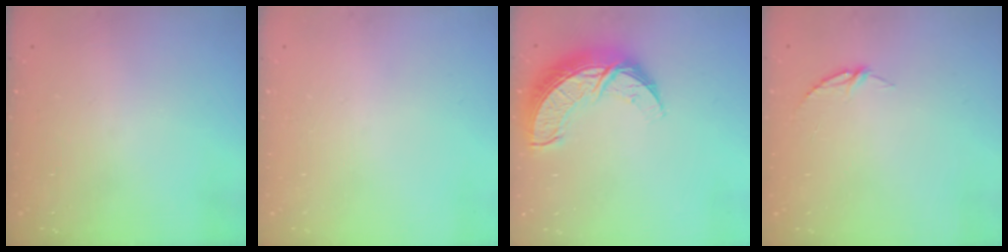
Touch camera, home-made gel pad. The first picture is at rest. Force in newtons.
{"total": 0.0}
{"total": 11.4, "press": 11.4, "slide": 0.8}
{"total": 4.2, "press": 4.2, "slide": 0.5}